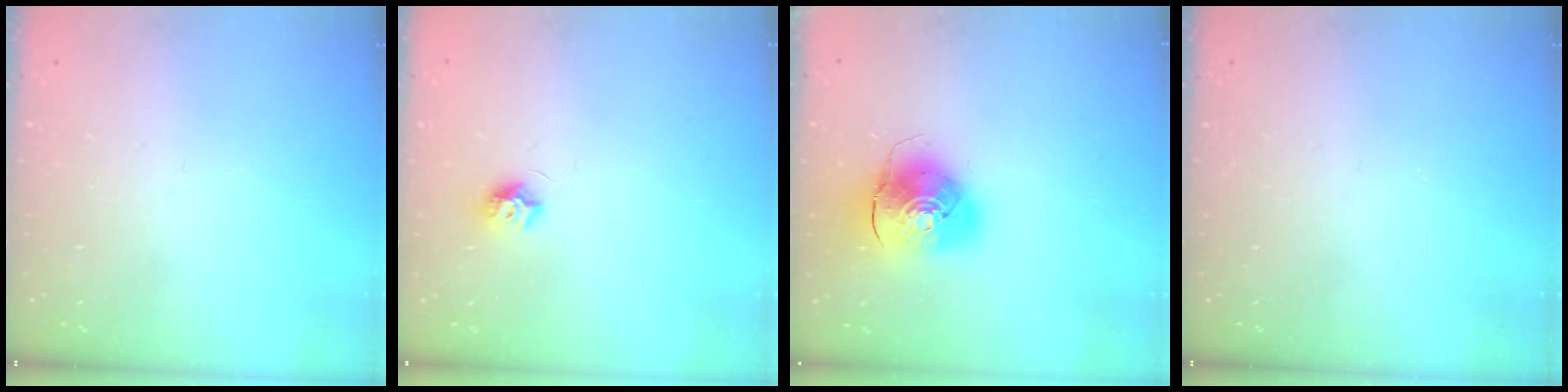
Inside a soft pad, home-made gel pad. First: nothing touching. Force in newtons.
{"total": 6.8, "press": 6.8, "slide": 0.5}
{"total": 10.1, "press": 10.0, "slide": 1.6}
{"total": 0.0}